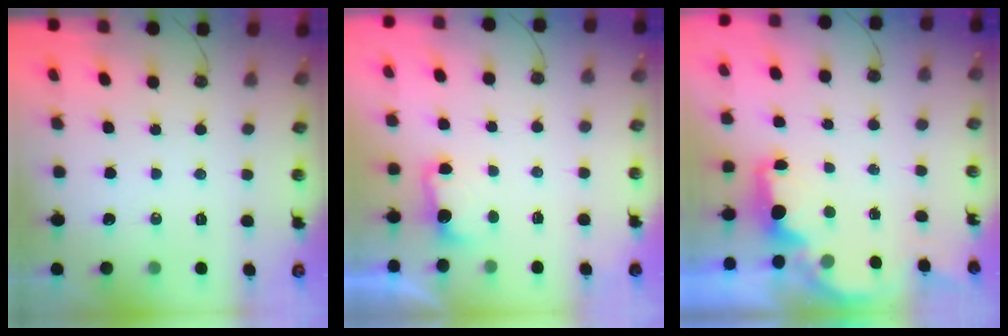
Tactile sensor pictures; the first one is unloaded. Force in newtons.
{"total": 4.5, "press": 4.4, "slide": 1.0}
{"total": 2.5, "press": 2.4, "slide": 0.8}